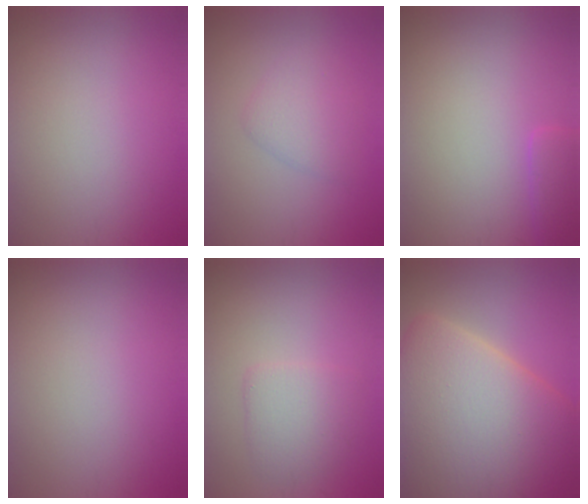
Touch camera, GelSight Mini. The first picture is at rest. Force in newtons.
{"total": 2.6, "press": 2.6, "slide": 0.2}
{"total": 1.9, "press": 1.9, "slide": 0.1}
{"total": 0.0}
{"total": 2.9, "press": 2.9, "slide": 0.3}
{"total": 16.4, "press": 16.4, "slide": 1.3}